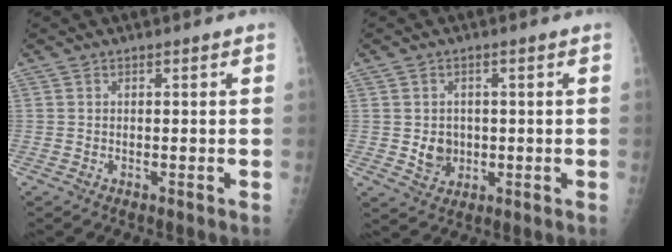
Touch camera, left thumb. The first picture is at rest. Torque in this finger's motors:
{"motor_torque": [-0.05, 0.04, 0.08, 0.03, 0.02]}